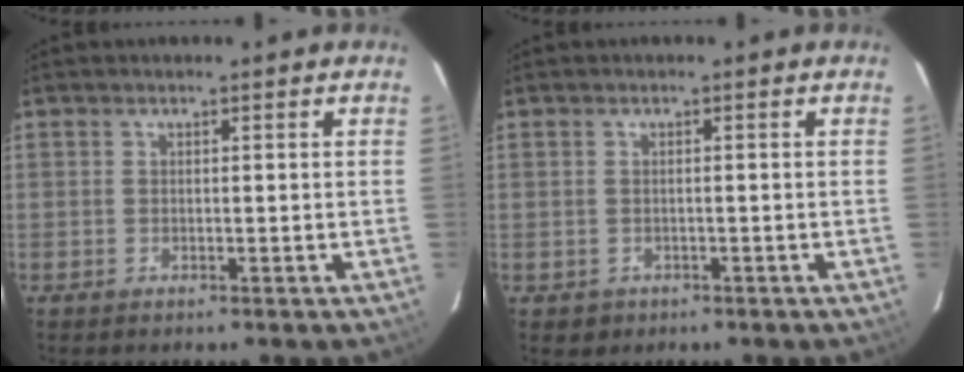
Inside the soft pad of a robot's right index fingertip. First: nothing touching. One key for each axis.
{"total": 2.0, "fx": -0.7, "fy": 1.8, "fz": 0.3, "tx": -0.008, "ty": 0.001, "tz": -0.002}